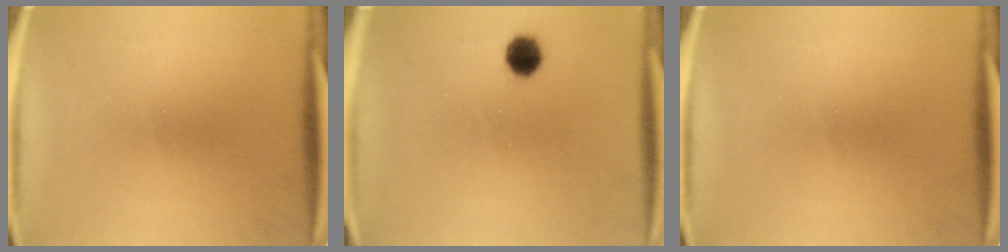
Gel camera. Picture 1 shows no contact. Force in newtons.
{"total": 4.3}
{"total": 0.0}